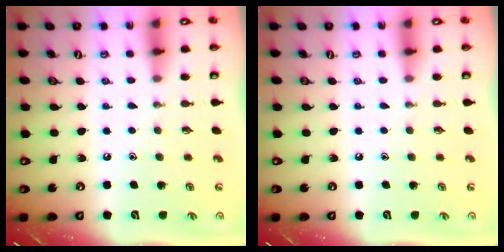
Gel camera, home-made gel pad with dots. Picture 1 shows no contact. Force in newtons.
{"total": 0.0}